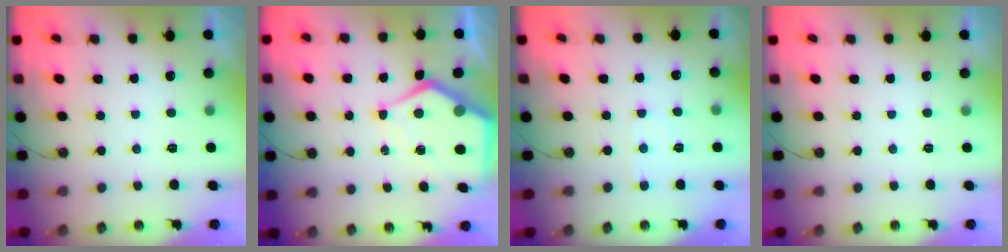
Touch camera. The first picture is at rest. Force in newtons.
{"total": 11.6, "press": 11.5, "slide": 1.3}
{"total": 2.5, "press": 2.5, "slide": 0.4}
{"total": 0.0}